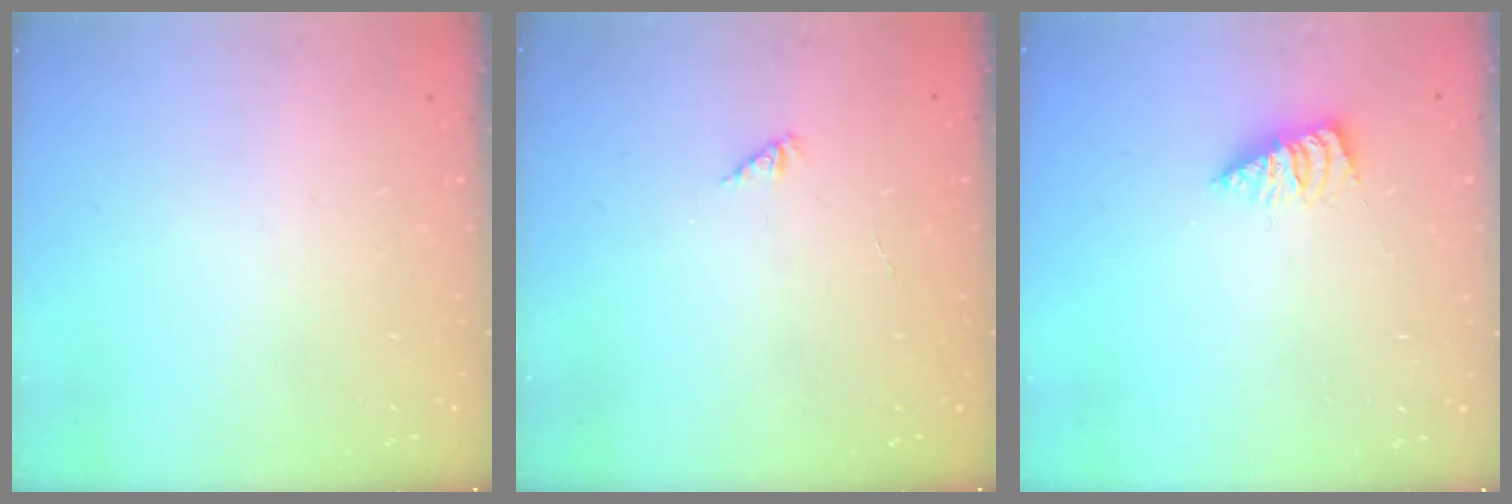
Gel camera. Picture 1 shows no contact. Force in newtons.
{"total": 0.0}
{"total": 2.5, "press": 2.5, "slide": 0.3}